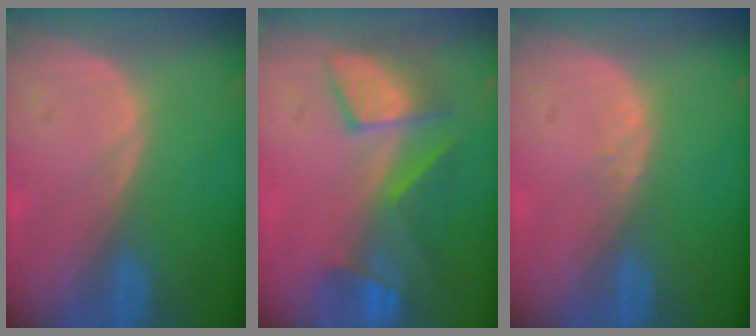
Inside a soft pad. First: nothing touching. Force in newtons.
{"total": 7.8, "press": 7.6, "slide": 1.9}
{"total": 0.7, "press": 0.6, "slide": 0.2}